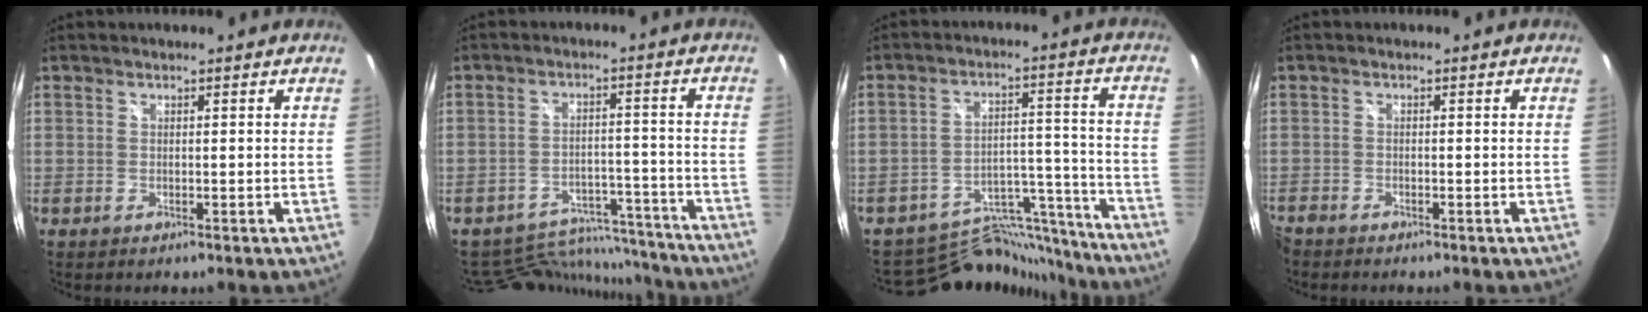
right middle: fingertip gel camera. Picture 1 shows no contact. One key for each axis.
{"total": 13.7, "fx": -12.7, "fy": 4.8, "fz": 1.9, "tx": -0.046, "ty": 0.025, "tz": -0.167}
{"total": 15.7, "fx": -14.9, "fy": 4.6, "fz": 1.8, "tx": -0.028, "ty": 0.044, "tz": -0.212}
{"total": 2.2, "fx": -2.1, "fy": 0.5, "fz": 0.4, "tx": -0.019, "ty": -0.011, "tz": -0.045}